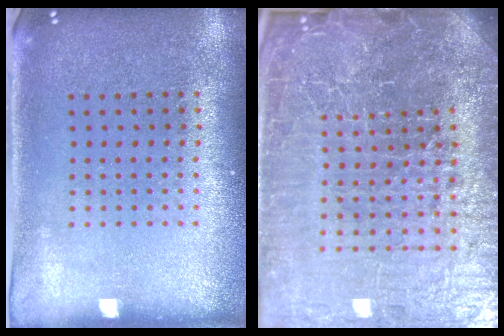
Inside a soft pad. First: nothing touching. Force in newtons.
{"total": 7.6, "press": 6.6, "slide": 3.9}